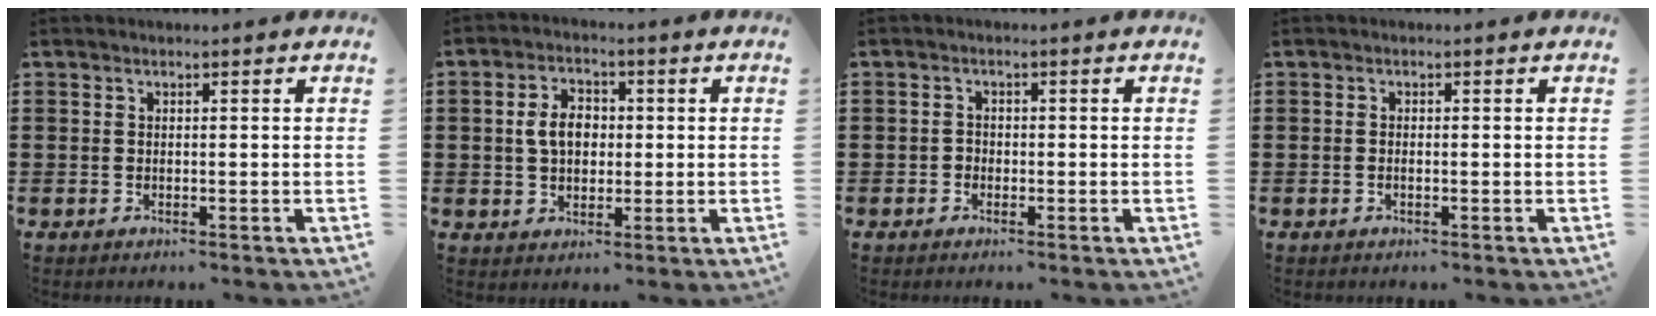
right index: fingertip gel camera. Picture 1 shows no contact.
{"total": 5.2, "force": [0.4, 2.9, 4.2], "torque": [-0.094, 0.009, 0.002]}
{"total": 1.1, "force": [-0.7, 0.8, 0.2], "torque": [-0.006, 0.002, -0.016]}
{"total": 0.6, "force": [-0.2, 0.1, 0.5], "torque": [-0.011, -0.006, -0.002]}